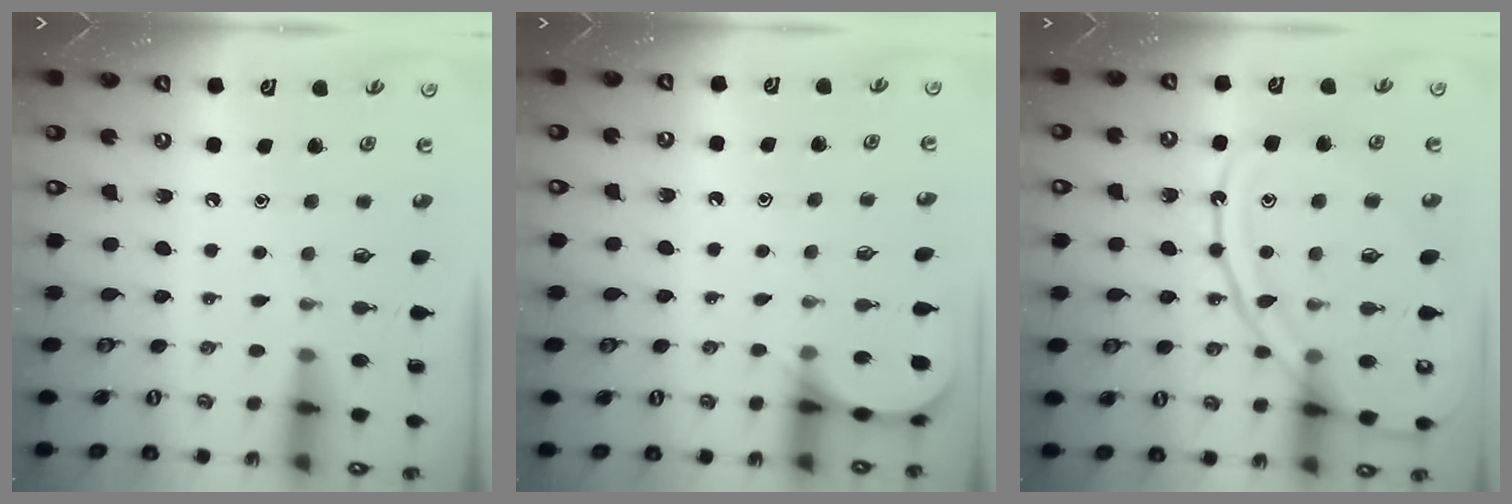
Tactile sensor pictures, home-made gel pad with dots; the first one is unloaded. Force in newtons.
{"total": 4.8, "press": 4.7, "slide": 0.6}
{"total": 14.5, "press": 14.4, "slide": 1.2}